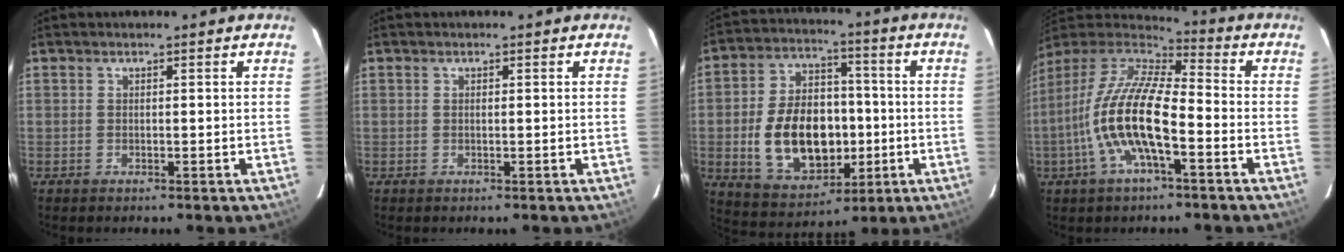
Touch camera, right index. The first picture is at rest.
{"total": 0.0}
{"total": 17.5, "force": [-2.7, 11.6, 12.9], "torque": [-0.264, 0.018, -0.022]}
{"total": 16.7, "force": [-5.1, 5.1, 15.0], "torque": [-0.293, -0.009, -0.102]}